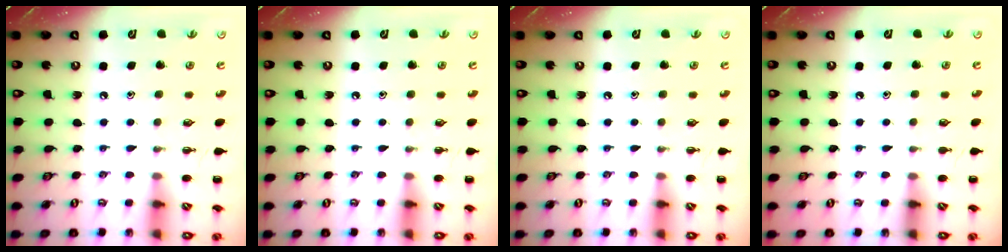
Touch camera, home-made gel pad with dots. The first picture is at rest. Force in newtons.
{"total": 0.0}
{"total": 0.0}
{"total": 0.0}